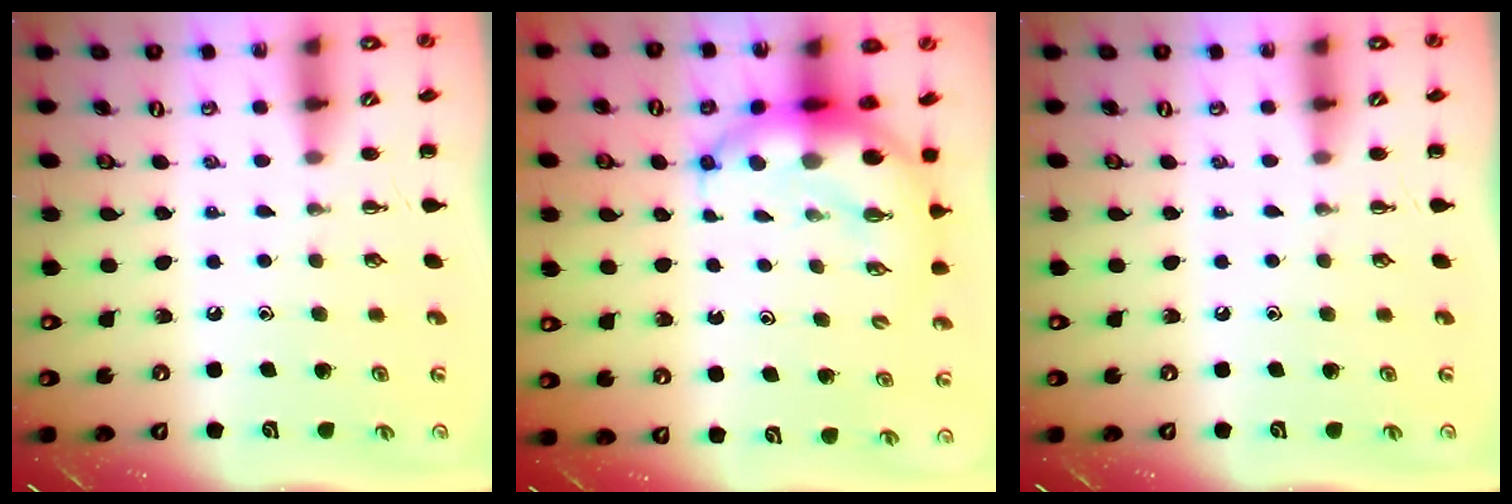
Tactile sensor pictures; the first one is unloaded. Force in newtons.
{"total": 9.4, "press": 9.1, "slide": 2.4}
{"total": 0.0}